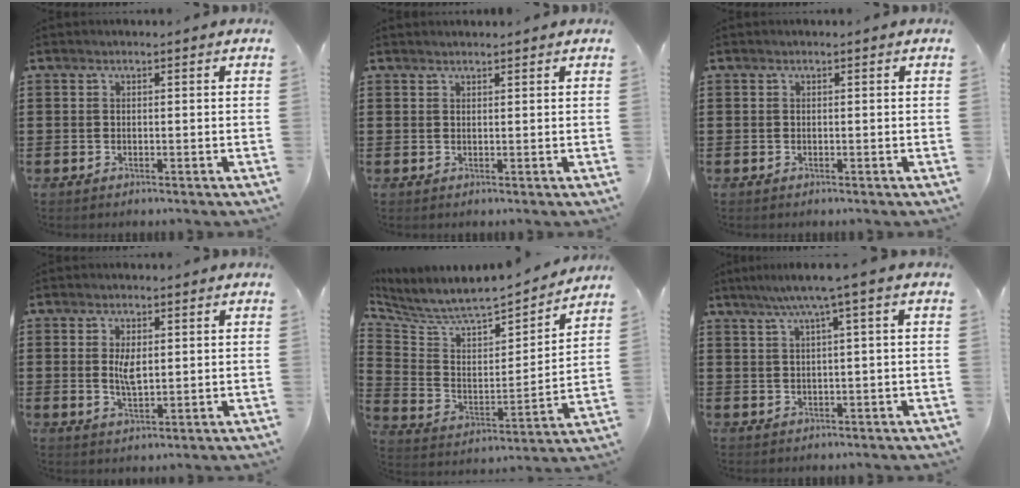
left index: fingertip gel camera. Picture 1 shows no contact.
{"total": 0.8, "force": [0.8, 0.0, 0.2], "torque": [-0.006, -0.002, 0.016]}
{"total": 0.0}
{"total": 3.8, "force": [0.7, 1.5, 3.4], "torque": [-0.070, 0.005, 0.011]}
{"total": 5.8, "force": [5.4, 1.3, 1.8], "torque": [-0.069, -0.055, 0.086]}
{"total": 4.1, "force": [1.5, -0.4, 3.8], "torque": [-0.077, -0.003, 0.021]}